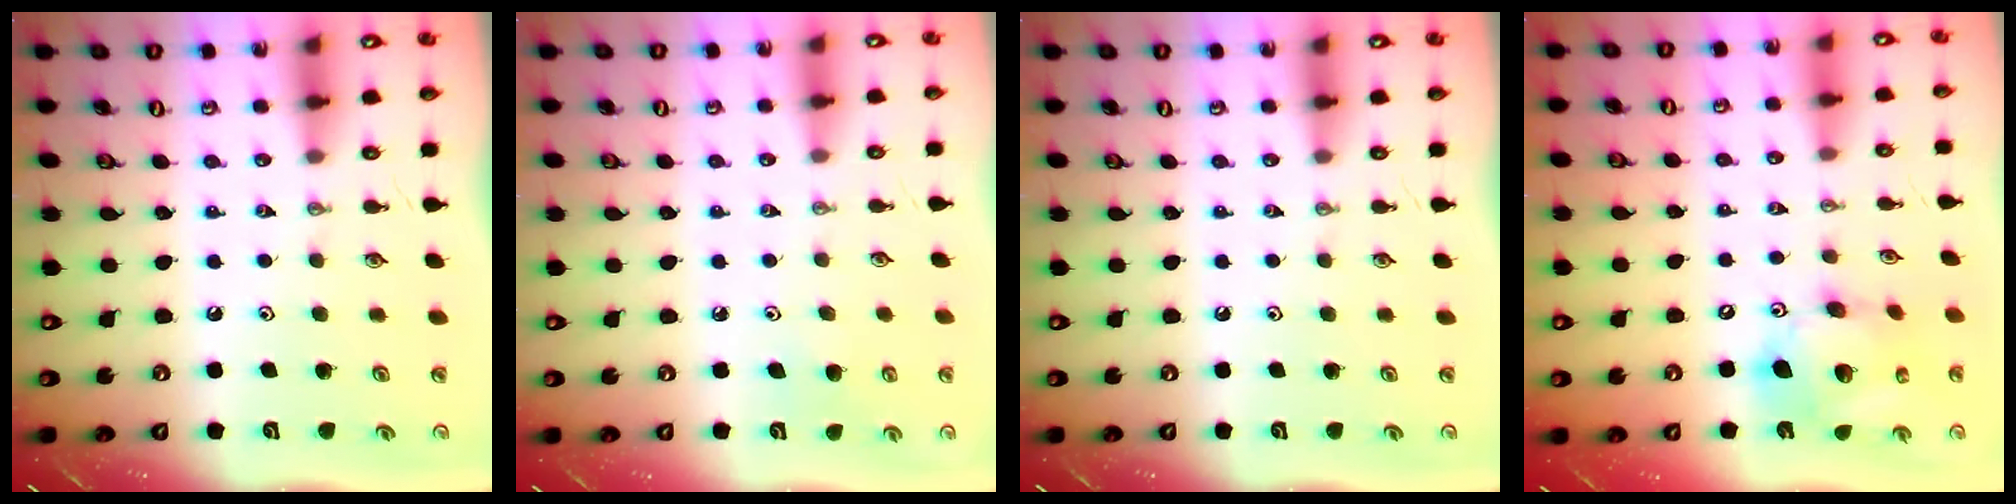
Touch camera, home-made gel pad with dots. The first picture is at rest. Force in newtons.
{"total": 3.4, "press": 3.4, "slide": 0.4}
{"total": 0.0}
{"total": 16.2, "press": 16.0, "slide": 2.5}